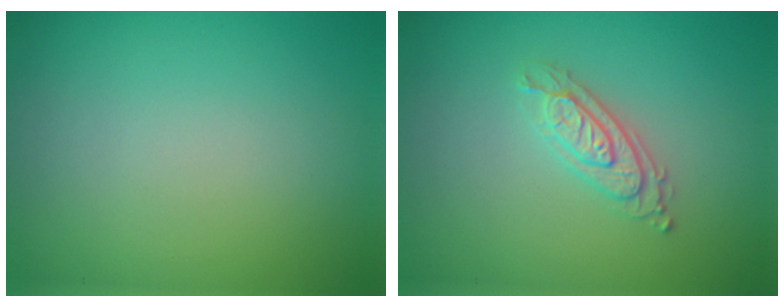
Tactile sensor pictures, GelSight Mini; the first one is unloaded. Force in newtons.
{"total": 2.6, "press": 2.3, "slide": 1.3}